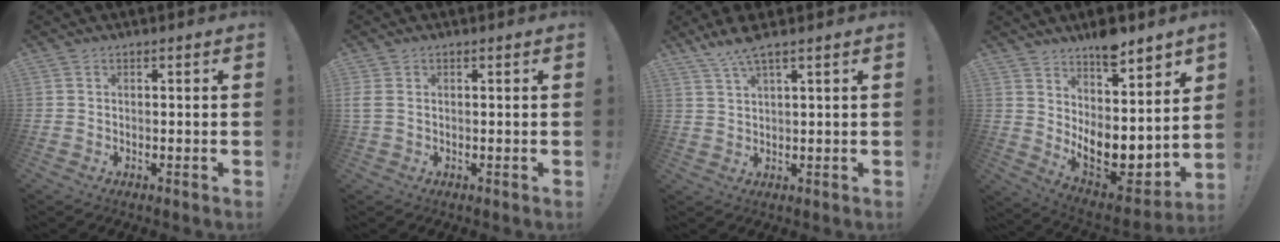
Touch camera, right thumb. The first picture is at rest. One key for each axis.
{"total": 1.9, "fx": 0.5, "fy": 1.0, "fz": 1.6, "tx": -0.035, "ty": 0.004, "tz": 0.011}
{"total": 5.2, "fx": 4.0, "fy": 0.2, "fz": 3.3, "tx": -0.067, "ty": -0.016, "tz": 0.070}
{"total": 14.9, "fx": 3.0, "fy": 9.2, "fz": 11.3, "tx": -0.146, "ty": -0.045, "tz": 0.061}